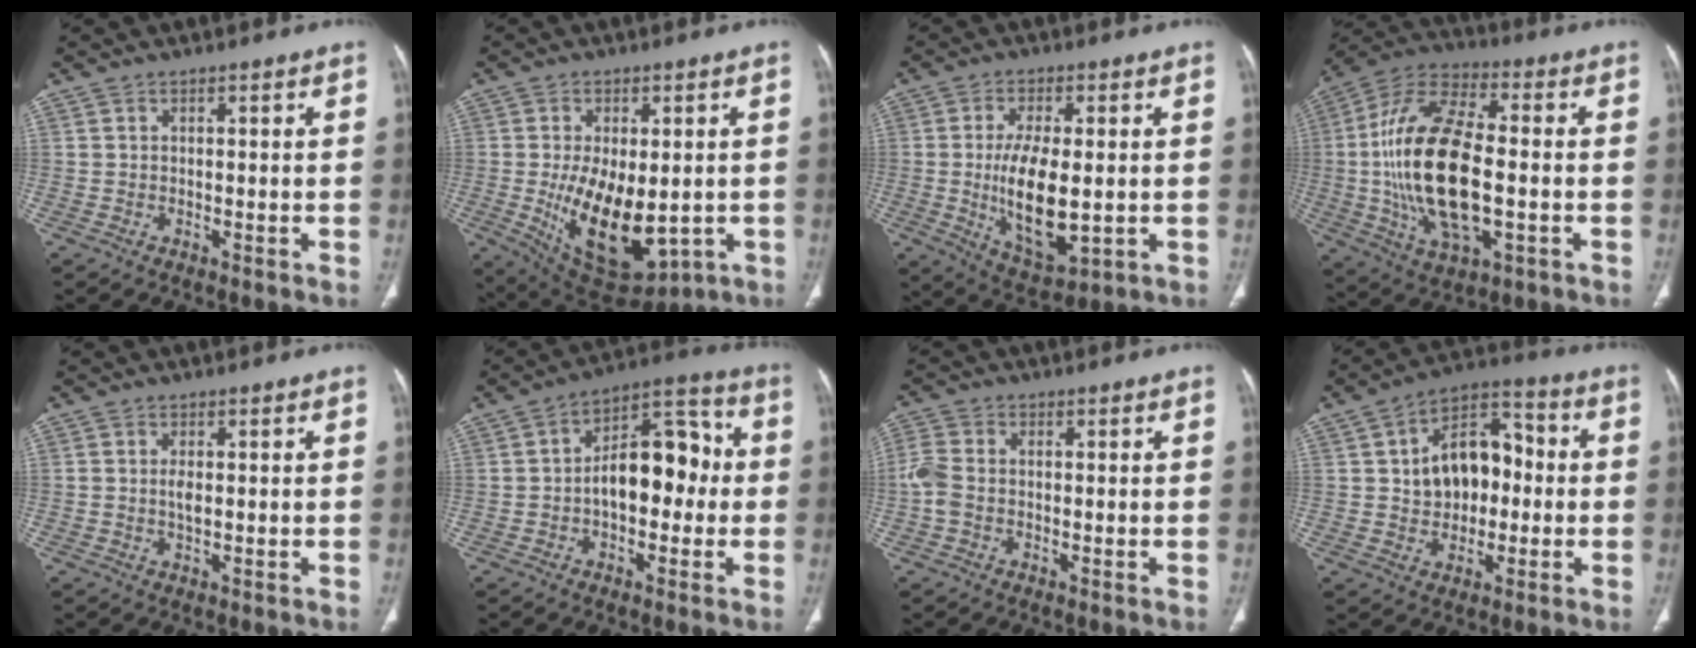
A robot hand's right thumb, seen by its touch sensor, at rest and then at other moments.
{"total": 16.7, "force": [-2.3, 8.9, 13.9], "torque": [-0.217, -0.020, -0.006]}
{"total": 13.4, "force": [-1.0, 6.0, 12.0], "torque": [-0.211, -0.019, -0.004]}
{"total": 23.1, "force": [-1.9, 11.0, 20.2], "torque": [-0.400, 0.014, -0.030]}
{"total": 1.8, "force": [0.1, 0.7, 1.7], "torque": [-0.035, -0.002, 0.003]}
{"total": 13.4, "force": [-0.7, 8.0, 10.8], "torque": [-0.130, 0.046, -0.020]}
{"total": 4.7, "force": [-0.7, 3.3, 3.2], "torque": [-0.092, 0.010, -0.020]}
{"total": 13.6, "force": [0.6, 9.4, 9.7], "torque": [-0.113, 0.033, 0.005]}